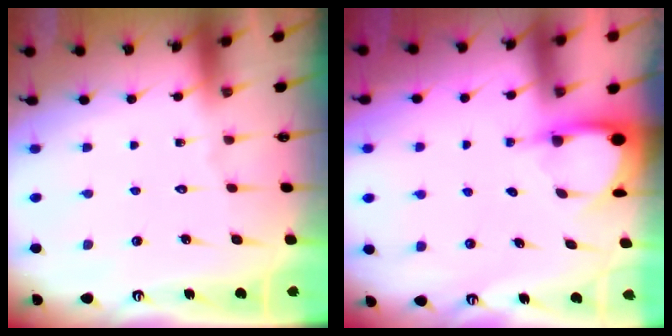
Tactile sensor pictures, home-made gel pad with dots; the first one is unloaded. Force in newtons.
{"total": 3.5, "press": 3.4, "slide": 0.2}